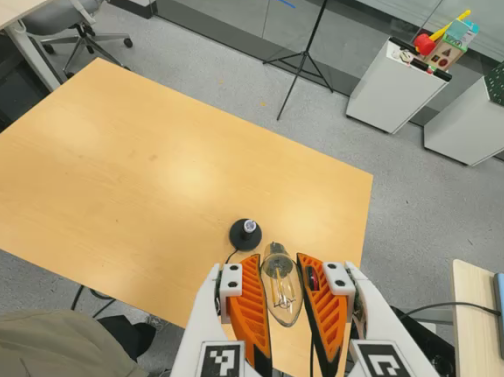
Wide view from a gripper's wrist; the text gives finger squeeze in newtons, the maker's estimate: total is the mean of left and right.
{"total": 18.7, "left": 20.2, "right": 17.2}